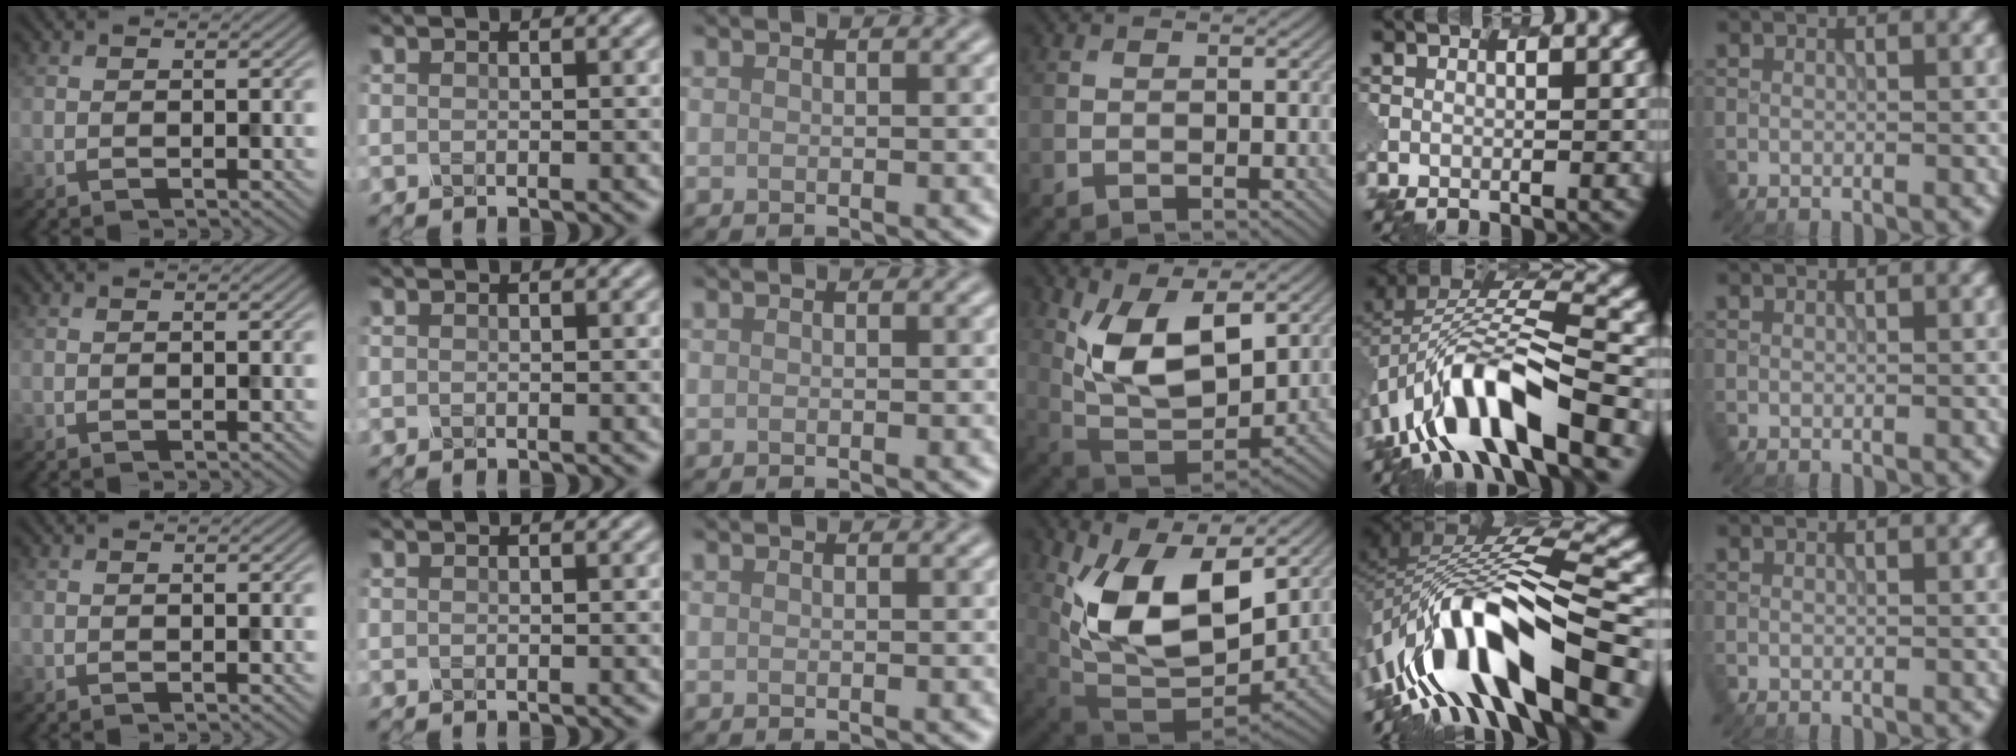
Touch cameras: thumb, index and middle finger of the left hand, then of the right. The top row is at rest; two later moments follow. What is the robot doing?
{"motion": "insert", "object": "pen bag"}